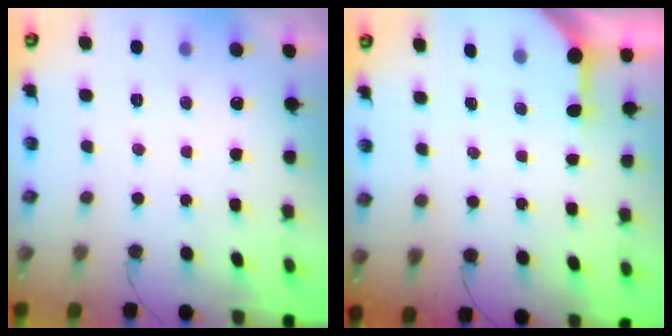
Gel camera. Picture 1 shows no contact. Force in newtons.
{"total": 2.8, "press": 2.8, "slide": 0.3}